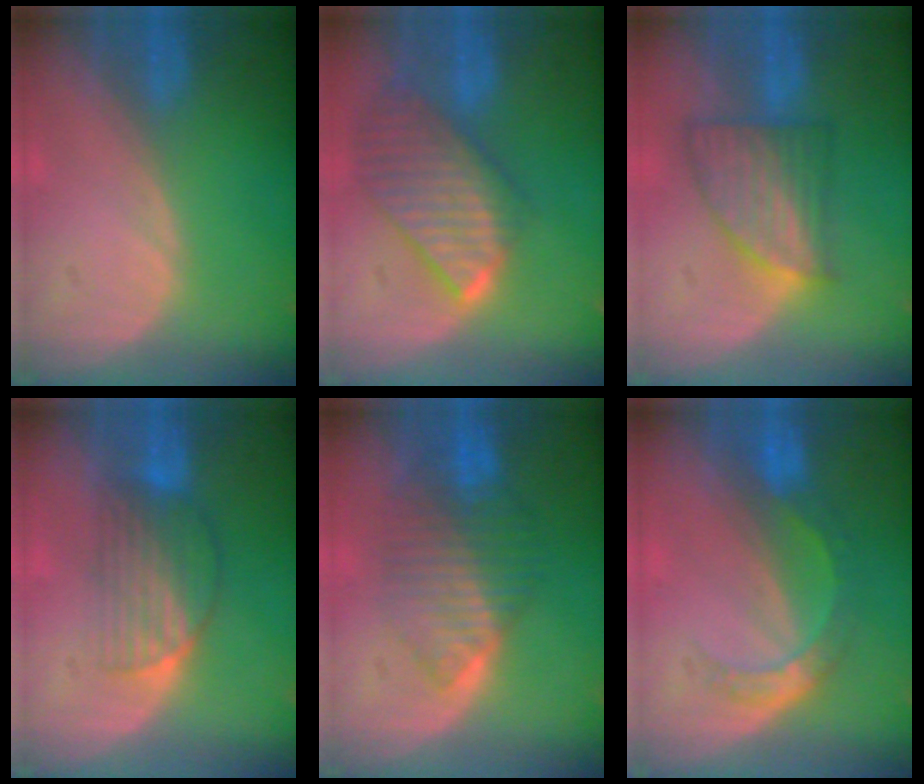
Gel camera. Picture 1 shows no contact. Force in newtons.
{"total": 9.8, "press": 8.4, "slide": 5.0}
{"total": 7.2, "press": 6.5, "slide": 3.2}
{"total": 6.5, "press": 5.7, "slide": 3.2}
{"total": 7.3, "press": 7.2, "slide": 1.4}
{"total": 5.4, "press": 4.8, "slide": 2.5}